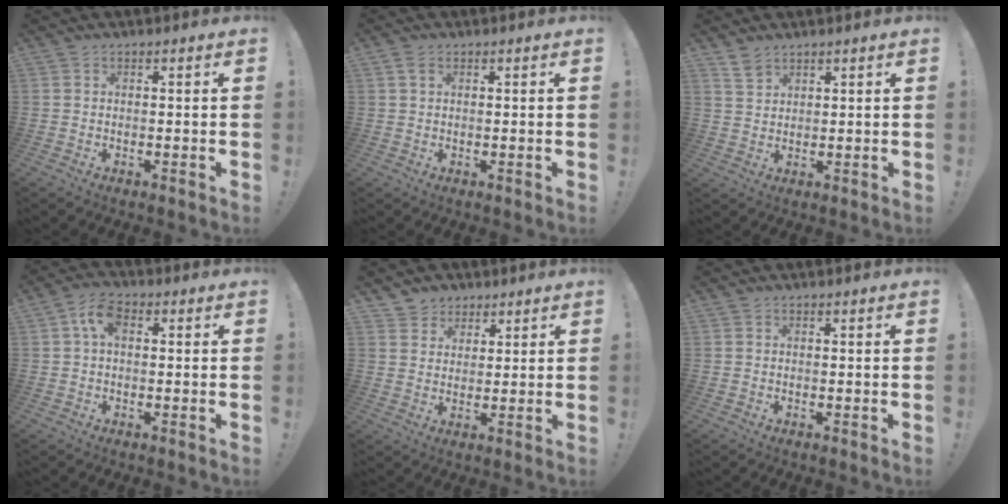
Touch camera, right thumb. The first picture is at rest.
{"total": 2.0, "force": [1.0, 1.2, 1.2], "torque": [-0.022, 0.003, 0.019]}
{"total": 4.2, "force": [3.3, 2.2, 1.4], "torque": [-0.016, -0.021, 0.062]}
{"total": 6.2, "force": [1.4, 3.5, 5.0], "torque": [-0.091, 0.005, 0.024]}
{"total": 5.1, "force": [3.2, 4.0, 0.0], "torque": [0.003, -0.027, 0.063]}
{"total": 0.0}